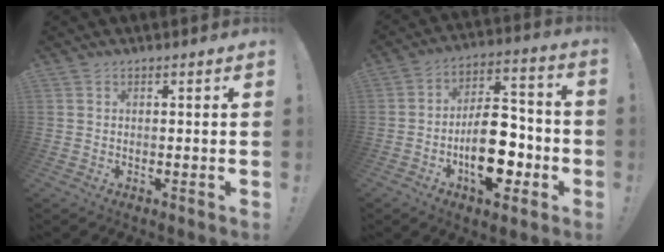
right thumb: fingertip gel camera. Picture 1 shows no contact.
{"total": 18.1, "force": [-5.9, 10.1, 13.8], "torque": [-0.217, 0.042, -0.089]}